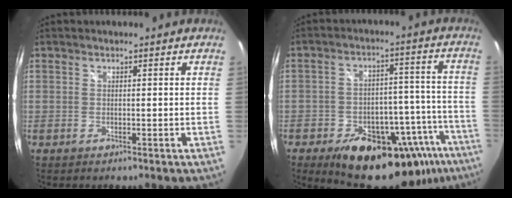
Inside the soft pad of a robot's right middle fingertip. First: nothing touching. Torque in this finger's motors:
{"motor_torque": [0.74, -0.76, 0.43, 0.11]}